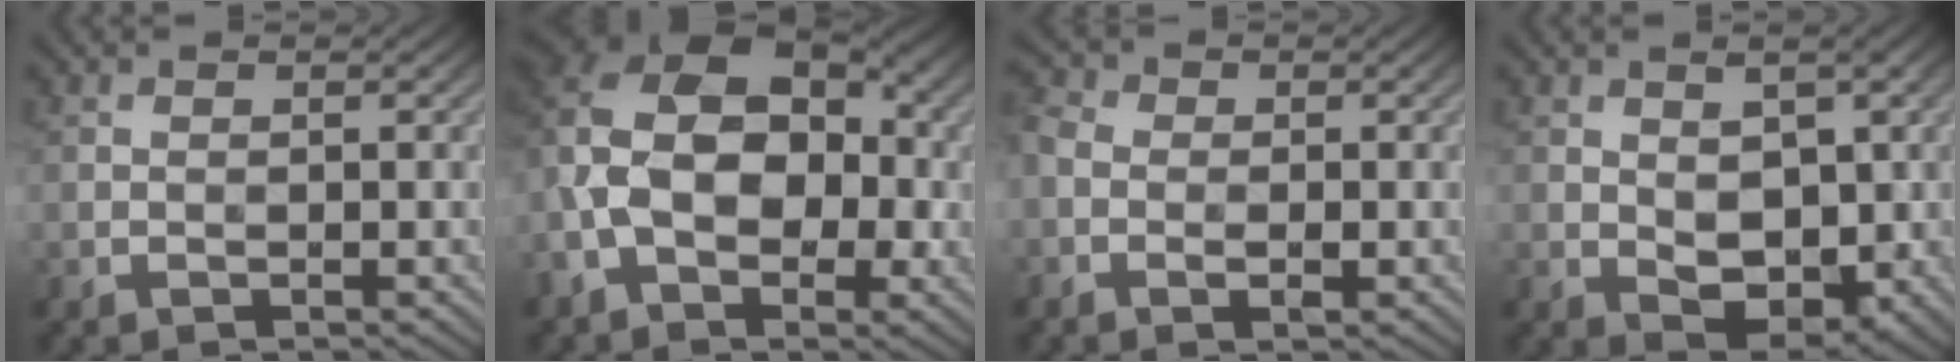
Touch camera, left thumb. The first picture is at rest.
{"total": 14.2, "force": [-1.4, 9.7, 10.3], "torque": [-0.181, 0.013, -0.029]}
{"total": 4.5, "force": [-1.0, 3.2, 2.9], "torque": [-0.065, -0.005, -0.023]}
{"total": 5.3, "force": [0.3, 3.4, 4.1], "torque": [-0.066, -0.009, 0.009]}